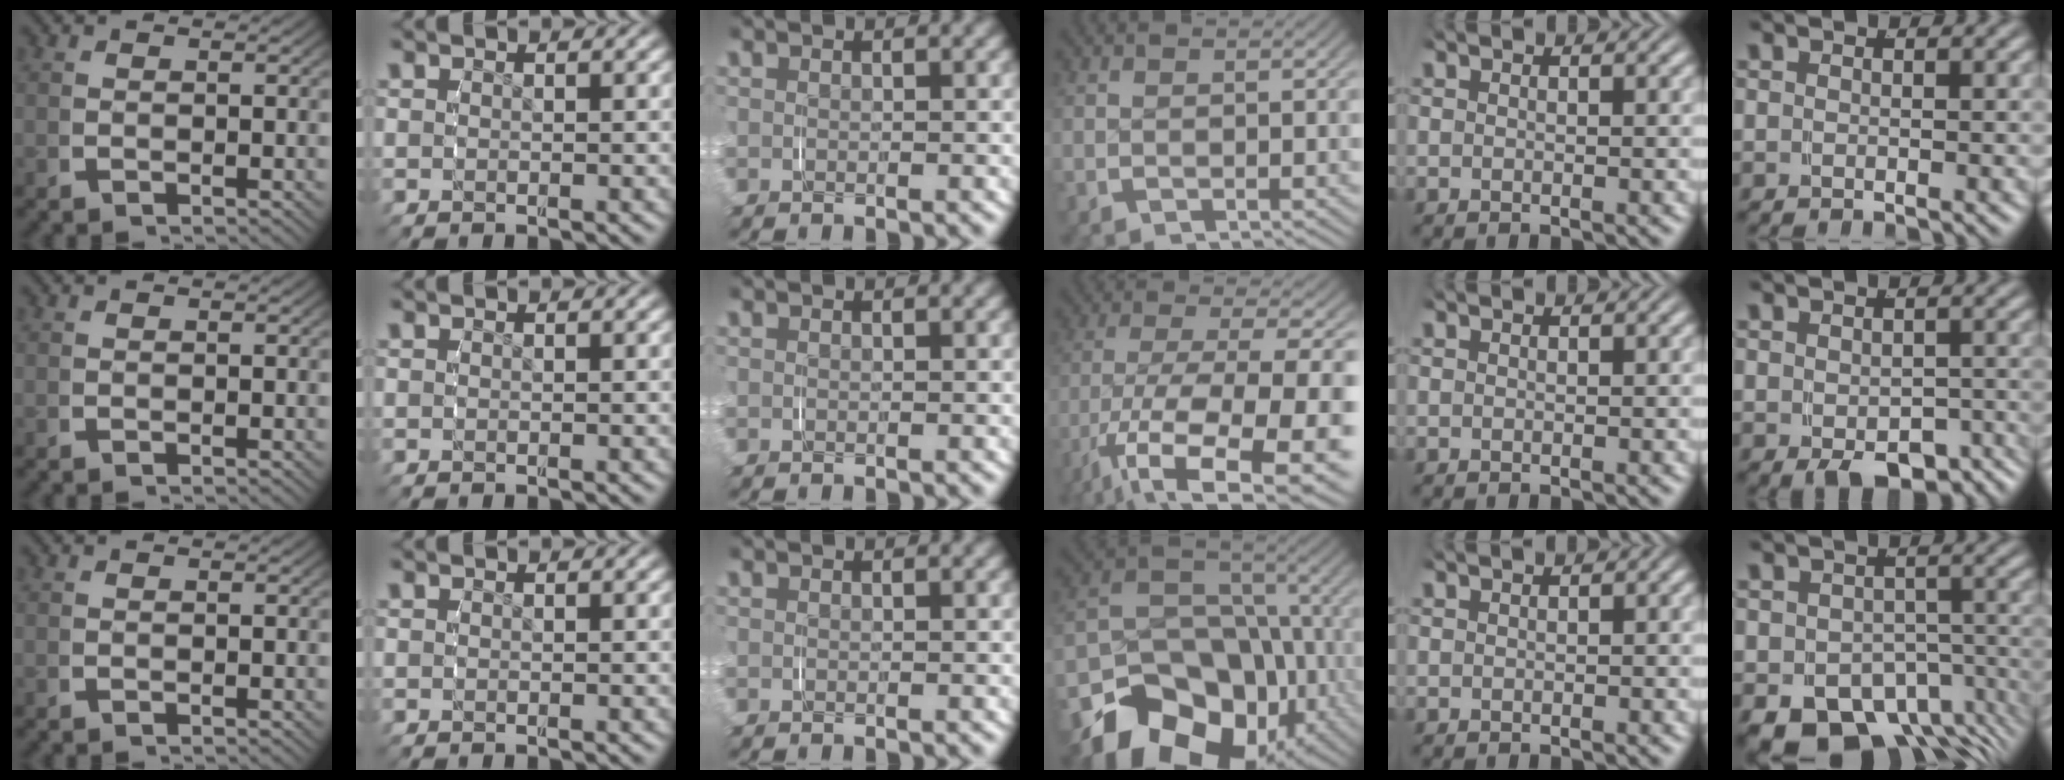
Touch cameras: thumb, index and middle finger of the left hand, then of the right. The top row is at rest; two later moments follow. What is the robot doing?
{"motion": "grasp_and_lifting", "object": "shoes"}